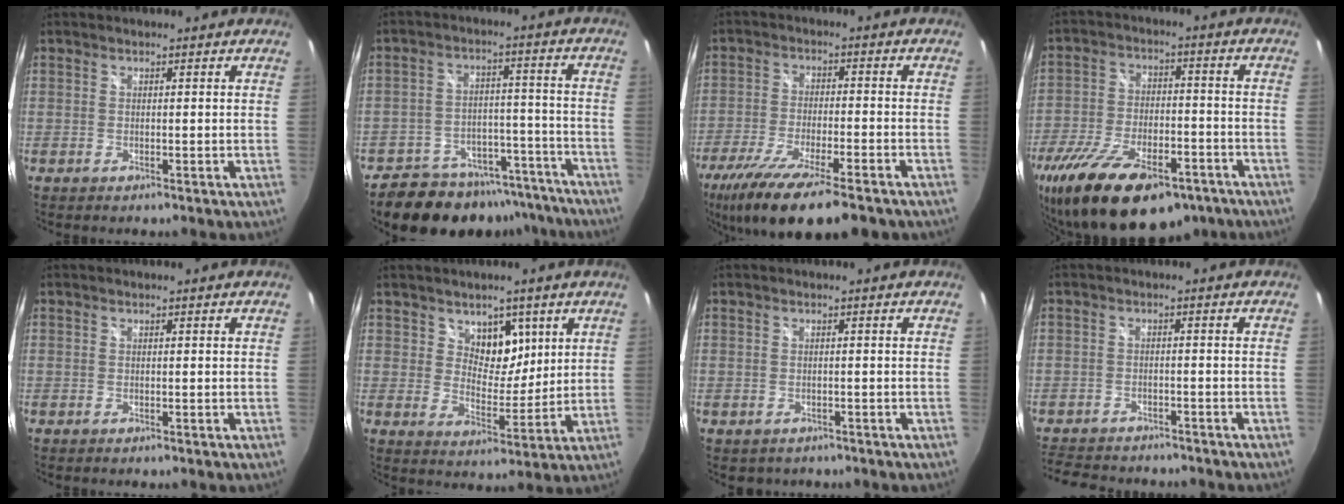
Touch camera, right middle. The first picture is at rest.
{"total": 17.2, "force": [-13.8, 8.3, 6.0], "torque": [-0.124, 0.029, -0.175]}
{"total": 17.5, "force": [-13.0, 3.5, 11.2], "torque": [-0.225, -0.059, -0.217]}
{"total": 23.1, "force": [-15.1, 10.2, 14.1], "torque": [-0.286, -0.038, -0.237]}
{"total": 0.0}
{"total": 6.7, "force": [3.7, 4.6, 3.3], "torque": [-0.040, -0.010, 0.062]}
{"total": 1.5, "force": [-0.8, 1.2, 0.4], "torque": [-0.012, -0.005, -0.008]}
{"total": 7.3, "force": [-6.6, 2.3, 2.1], "torque": [-0.062, -0.007, -0.104]}